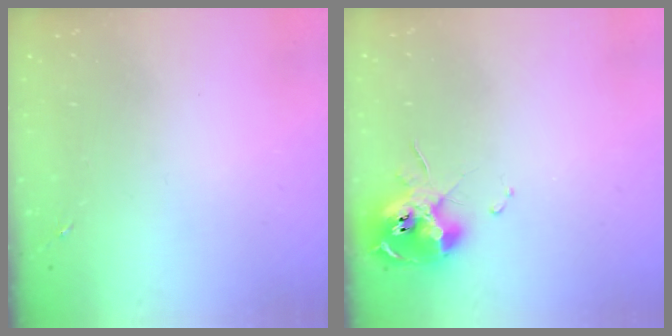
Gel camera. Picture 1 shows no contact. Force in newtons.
{"total": 11.5, "press": 11.4, "slide": 1.8}